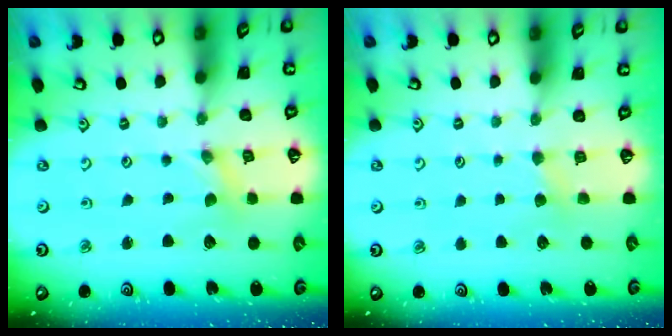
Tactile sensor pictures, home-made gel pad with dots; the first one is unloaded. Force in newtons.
{"total": 3.0, "press": 3.0, "slide": 0.3}